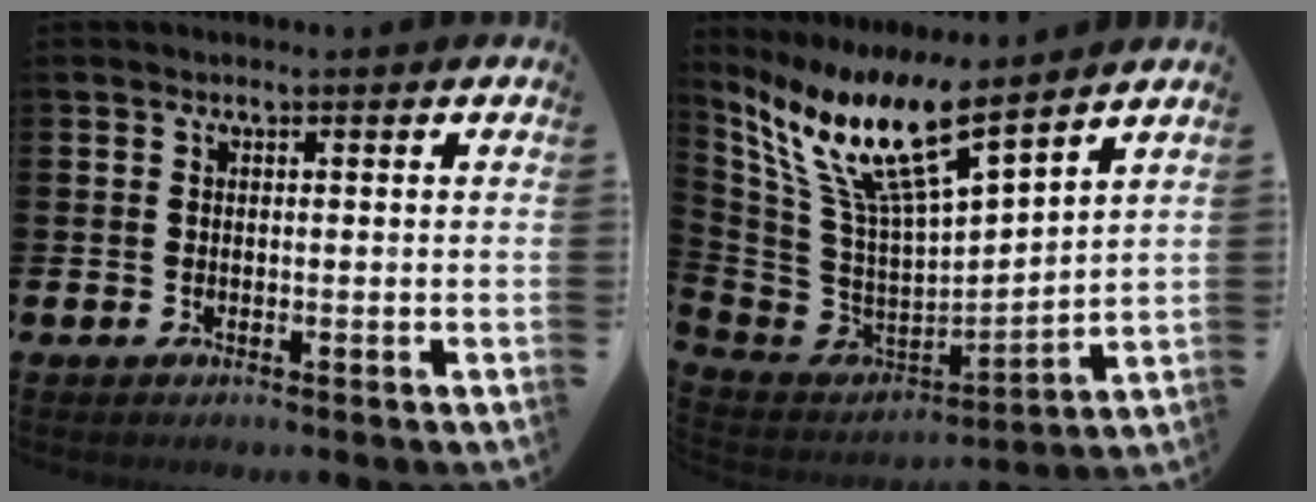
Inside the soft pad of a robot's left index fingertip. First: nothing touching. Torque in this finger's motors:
{"motor_torque": [2.14, 0.00, 0.96, 0.21]}